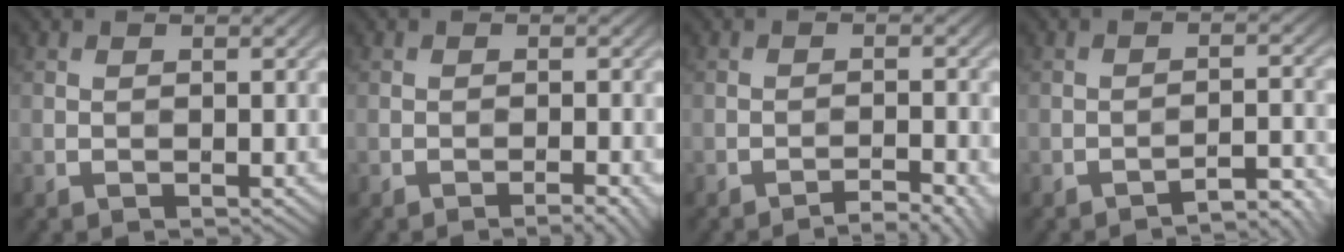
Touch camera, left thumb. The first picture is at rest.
{"total": 2.0, "force": [-1.3, 0.2, 1.5], "torque": [-0.020, 0.005, -0.021]}
{"total": 4.2, "force": [-3.3, 0.5, 2.6], "torque": [-0.042, 0.014, -0.055]}
{"total": 4.0, "force": [-3.5, 0.4, 1.9], "torque": [-0.019, 0.018, -0.051]}